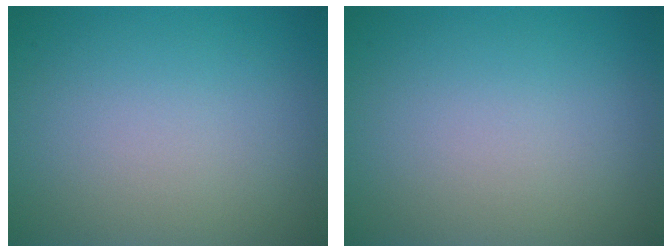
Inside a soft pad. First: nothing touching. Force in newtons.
{"total": 0.0}